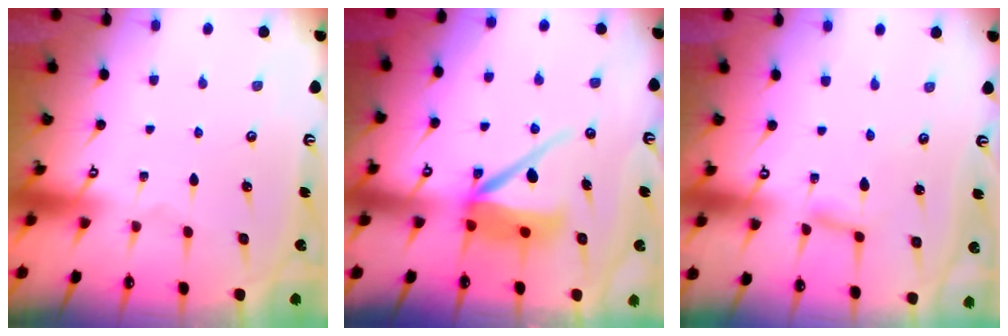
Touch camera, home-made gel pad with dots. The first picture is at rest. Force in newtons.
{"total": 8.6, "press": 8.5, "slide": 0.8}
{"total": 2.5, "press": 2.5, "slide": 0.4}